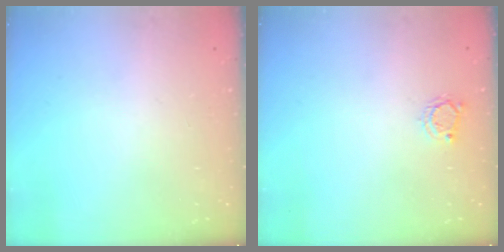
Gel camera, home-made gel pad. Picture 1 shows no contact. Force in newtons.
{"total": 3.6, "press": 3.6, "slide": 0.5}